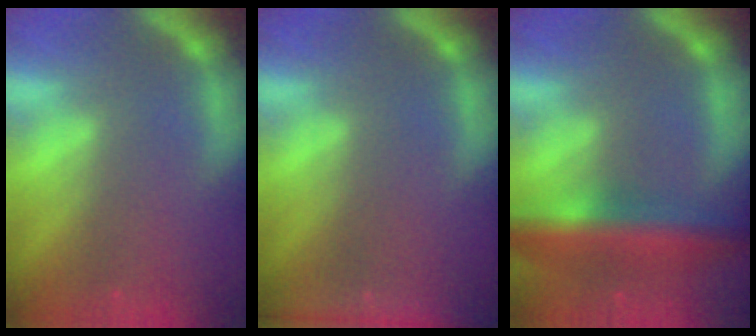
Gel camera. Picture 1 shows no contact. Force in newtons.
{"total": 7.9}
{"total": 7.5}